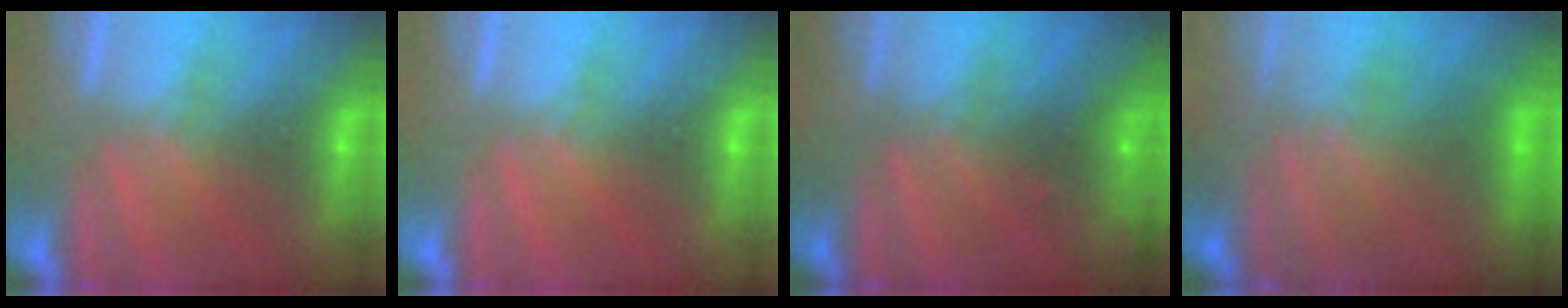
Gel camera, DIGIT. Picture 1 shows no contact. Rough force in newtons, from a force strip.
{"total": 0.0}
{"total": 9.1}
{"total": 7.5}